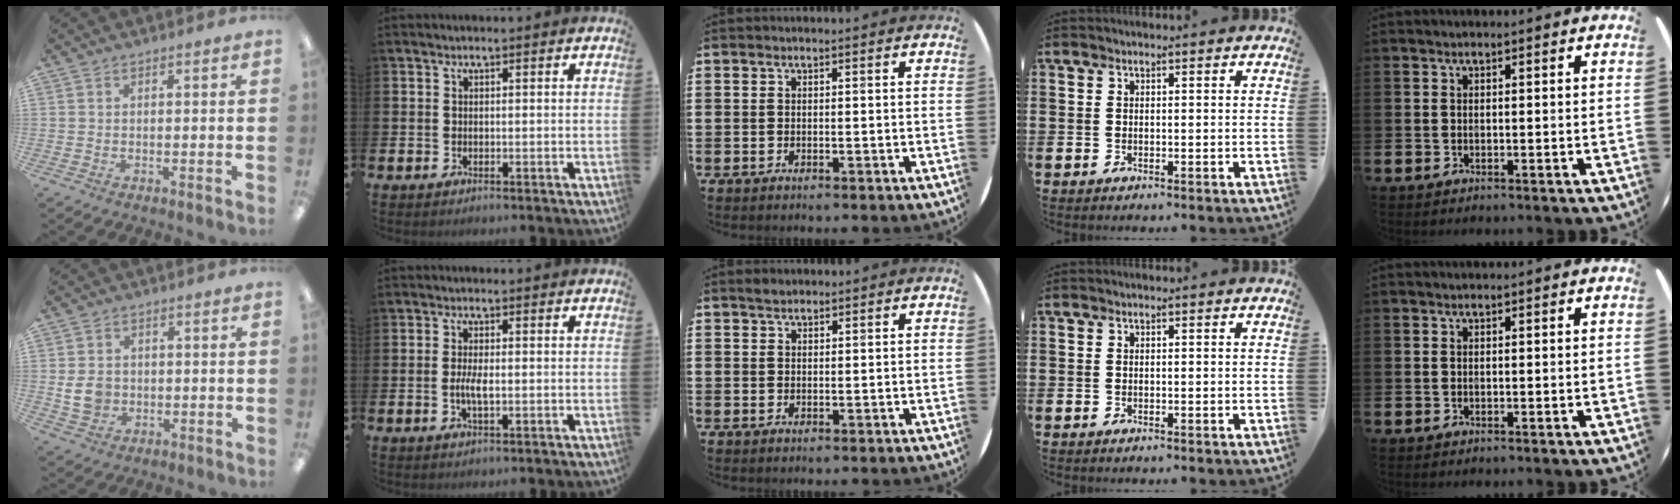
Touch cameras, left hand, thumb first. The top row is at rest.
{"thumb": {"total": 5.9, "force": [-0.3, 4.9, 3.2], "torque": [-0.066, 0.005, -0.006]}, "index": {"total": 2.6, "force": [-0.4, 0.8, 2.5], "torque": [-0.044, 0.000, -0.008]}, "middle": {"total": 1.3, "force": [1.1, 0.4, 0.3], "torque": [0.000, 0.001, 0.019]}}